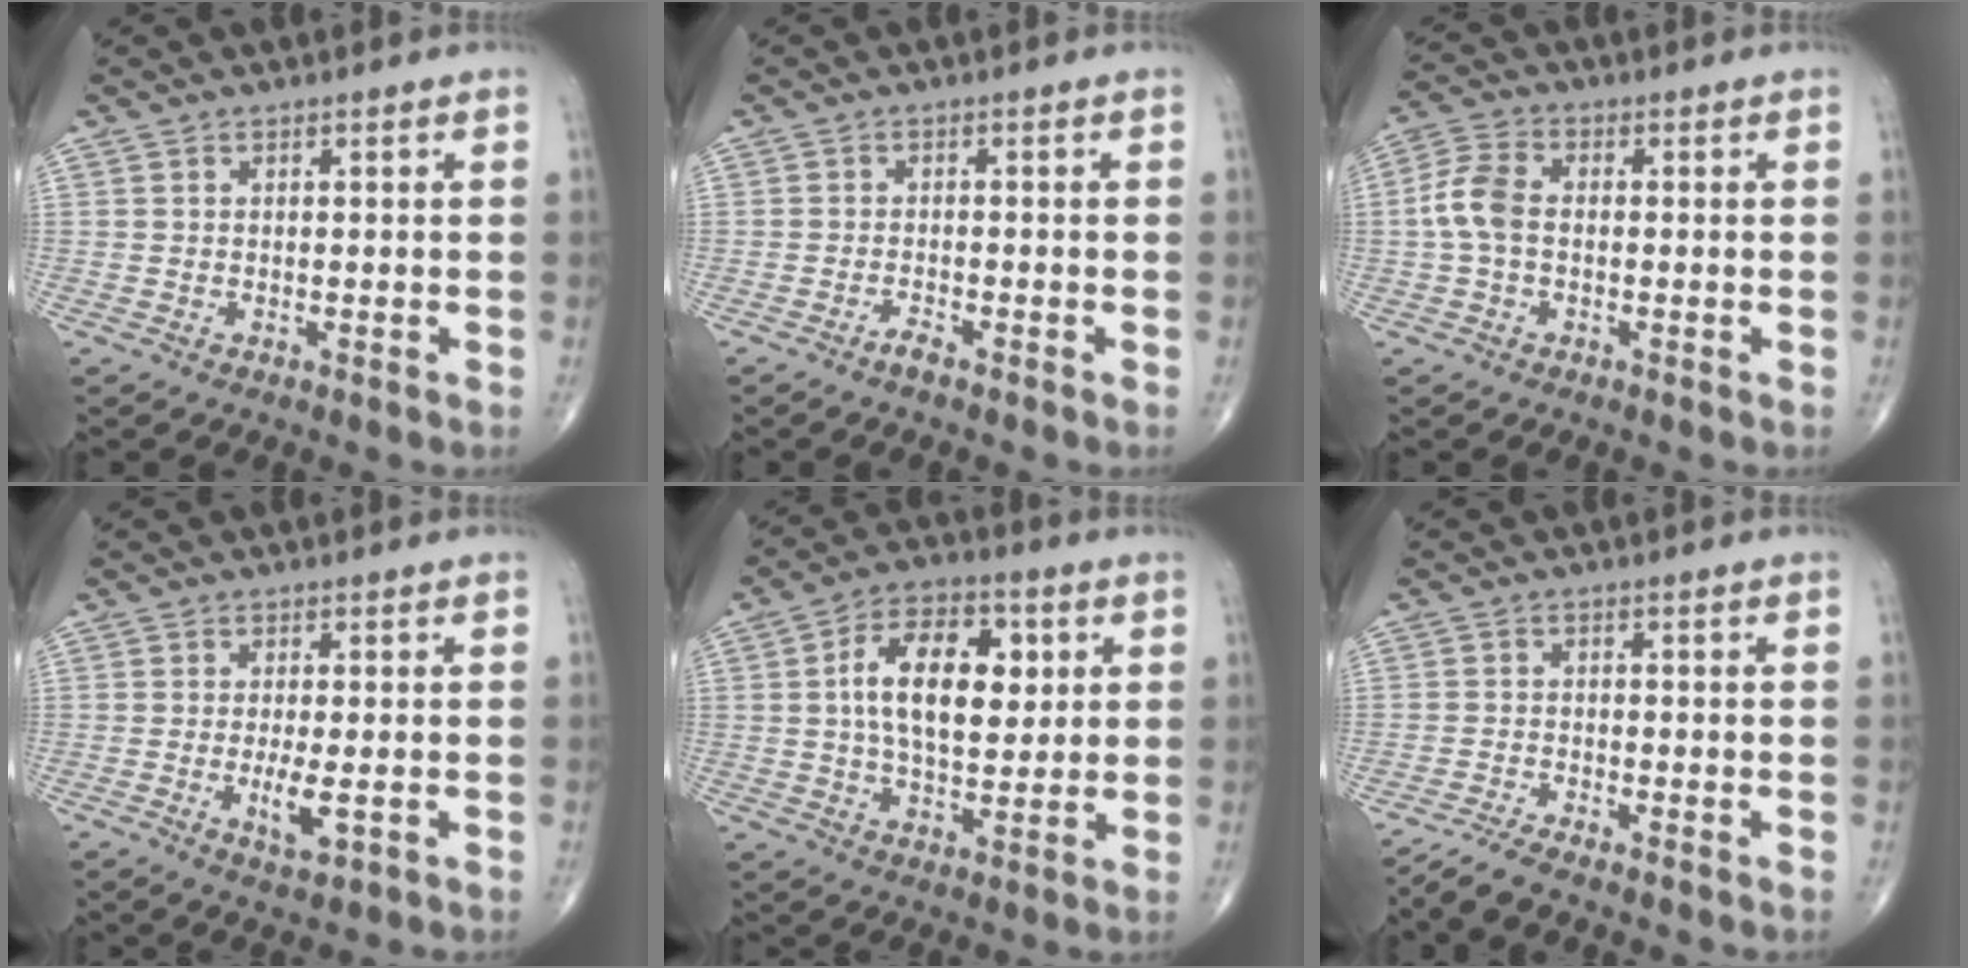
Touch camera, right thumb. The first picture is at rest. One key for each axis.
{"total": 1.5, "fx": -1.3, "fy": 0.2, "fz": 0.8, "tx": -0.019, "ty": 0.006, "tz": -0.024}
{"total": 6.4, "fx": -0.4, "fy": 4.0, "fz": 5.0, "tx": -0.112, "ty": 0.017, "tz": -0.016}
{"total": 4.4, "fx": -1.0, "fy": 1.3, "fz": 4.1, "tx": -0.076, "ty": -0.010, "tz": -0.015}
{"total": 14.6, "fx": 2.6, "fy": 8.2, "fz": 11.9, "tx": -0.173, "ty": 0.005, "tz": 0.038}
{"total": 3.5, "fx": -3.1, "fy": -0.1, "fz": 1.6, "tx": -0.045, "ty": 0.001, "tz": -0.067}